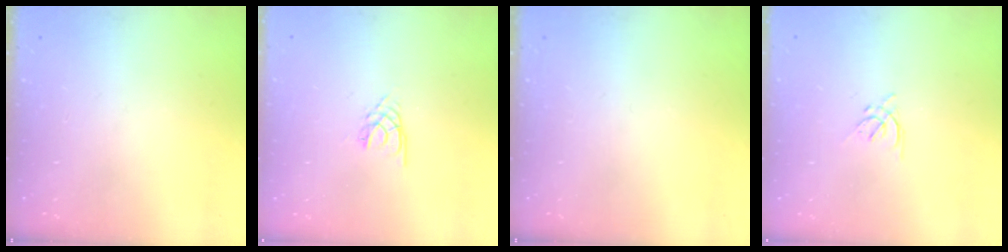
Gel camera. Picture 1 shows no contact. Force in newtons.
{"total": 2.7, "press": 2.6, "slide": 0.4}
{"total": 0.0}
{"total": 2.2, "press": 2.2, "slide": 0.4}